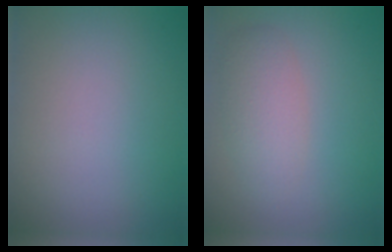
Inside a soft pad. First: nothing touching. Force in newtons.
{"total": 2.9, "press": 2.9, "slide": 0.1}